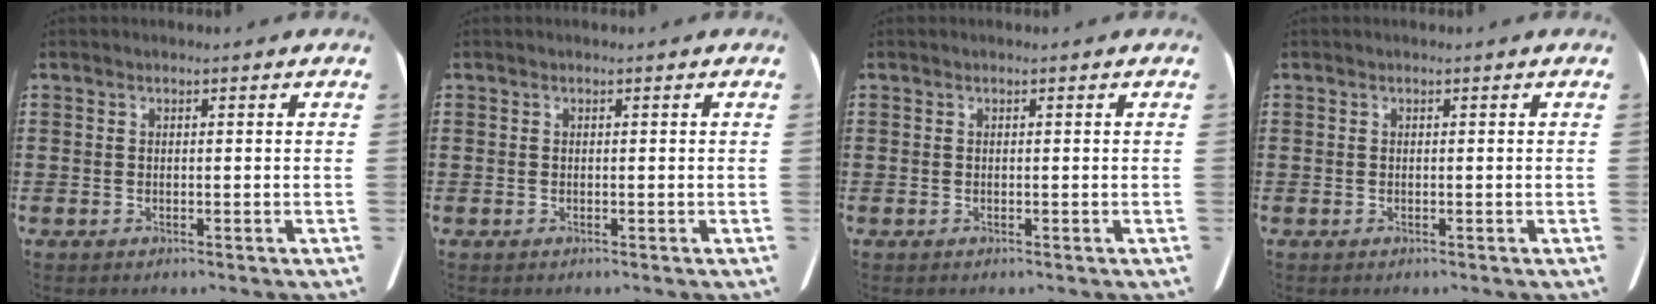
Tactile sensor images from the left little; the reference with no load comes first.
{"total": 0.0}
{"total": 0.0}
{"total": 0.0}